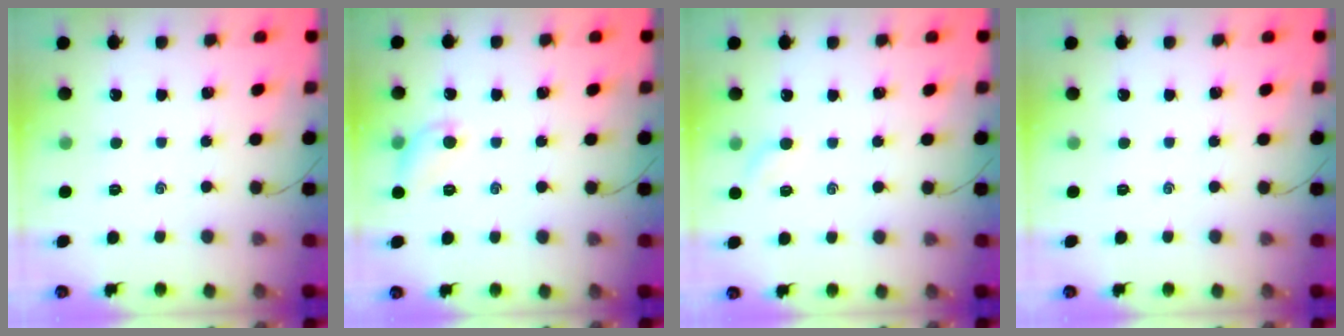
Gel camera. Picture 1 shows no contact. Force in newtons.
{"total": 6.4, "press": 6.3, "slide": 0.8}
{"total": 4.3, "press": 4.2, "slide": 1.1}
{"total": 0.0}